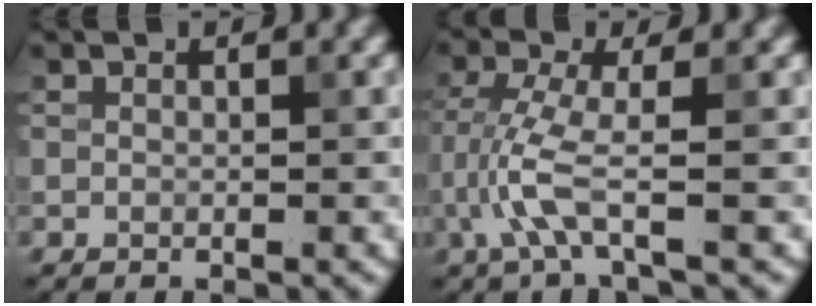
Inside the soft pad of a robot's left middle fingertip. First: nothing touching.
{"total": 3.8, "force": [-1.5, 0.5, 3.5], "torque": [-0.088, 0.000, -0.035]}